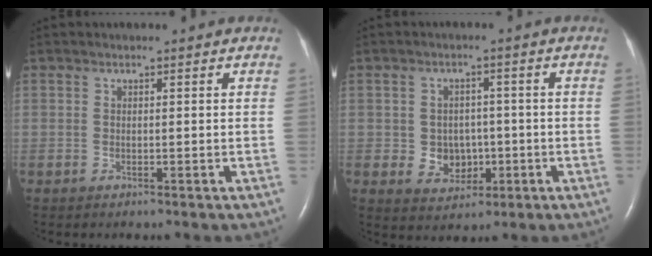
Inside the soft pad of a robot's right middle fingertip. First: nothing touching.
{"total": 5.0, "force": [-0.9, 4.3, 2.5], "torque": [-0.037, 0.011, -0.003]}